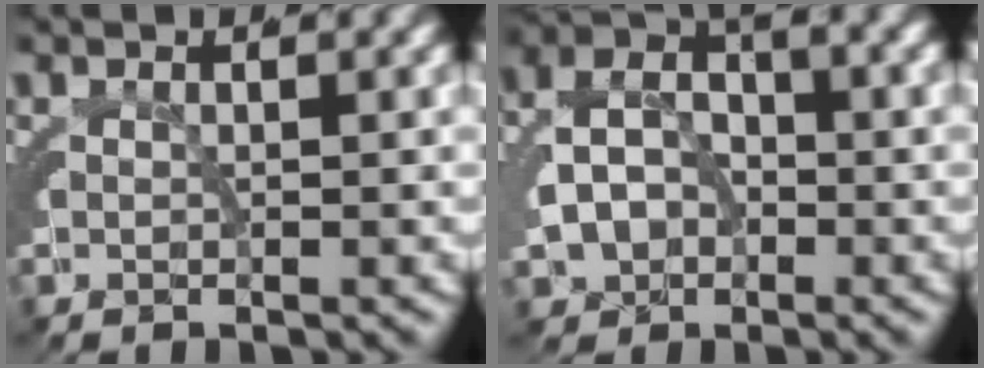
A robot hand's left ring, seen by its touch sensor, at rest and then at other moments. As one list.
[{"total": 7.3, "force": [-0.6, 6.5, 3.4], "torque": [-0.067, -0.004, -0.019]}]